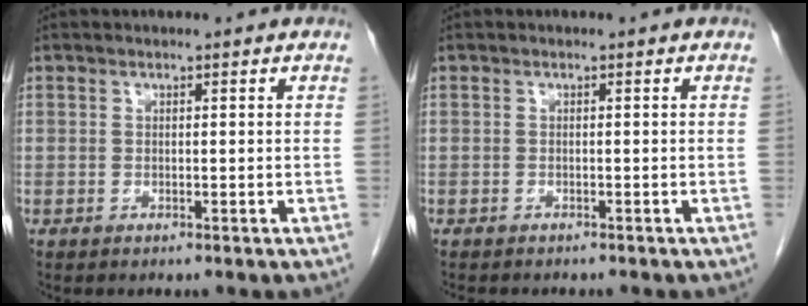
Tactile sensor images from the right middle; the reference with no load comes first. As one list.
[{"total": 3.6, "force": [-3.1, 1.1, 1.5], "torque": [-0.022, -0.007, -0.037]}]